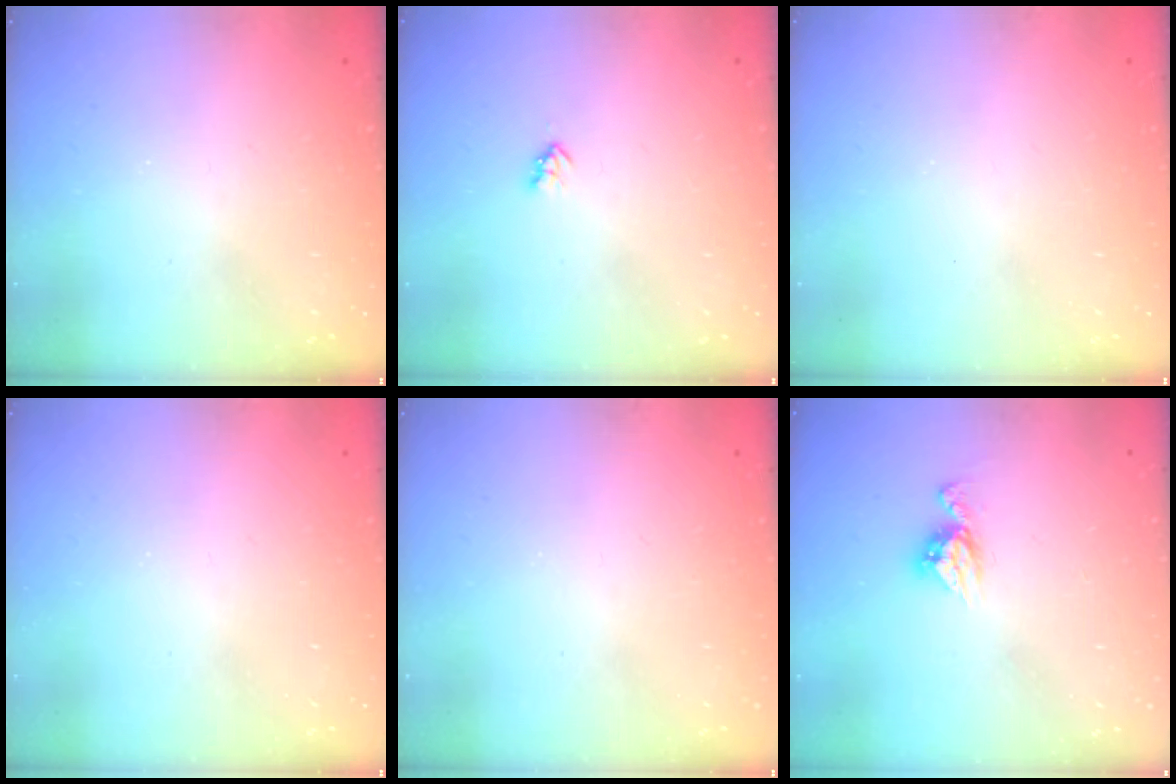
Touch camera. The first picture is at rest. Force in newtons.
{"total": 2.2, "press": 2.1, "slide": 0.4}
{"total": 0.0}
{"total": 0.0}
{"total": 0.0}
{"total": 7.2, "press": 7.1, "slide": 0.6}